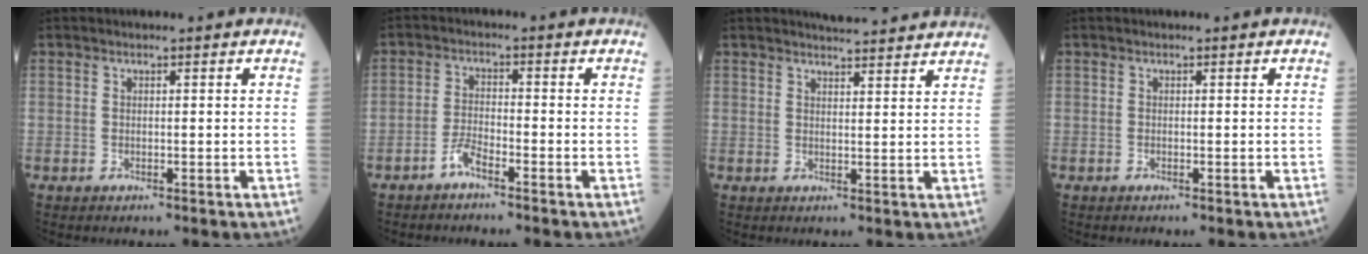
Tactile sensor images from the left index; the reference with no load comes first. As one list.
[{"total": 2.9, "force": [-2.3, 0.3, 1.7], "torque": [-0.040, -0.001, -0.049]}, {"total": 7.2, "force": [6.9, 0.6, 2.1], "torque": [-0.032, 0.012, 0.080]}, {"total": 0.0}]